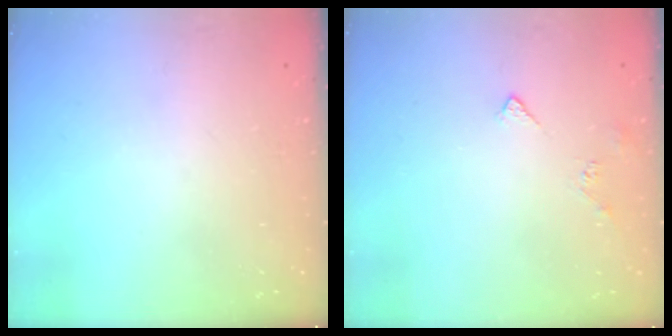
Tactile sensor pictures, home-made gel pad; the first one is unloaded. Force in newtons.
{"total": 3.4, "press": 3.4, "slide": 0.7}